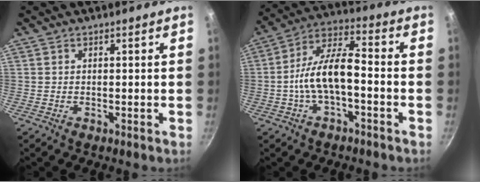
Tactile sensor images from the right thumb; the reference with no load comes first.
{"total": 11.6, "force": [-2.2, 5.0, 10.2], "torque": [-0.197, 0.047, -0.044]}